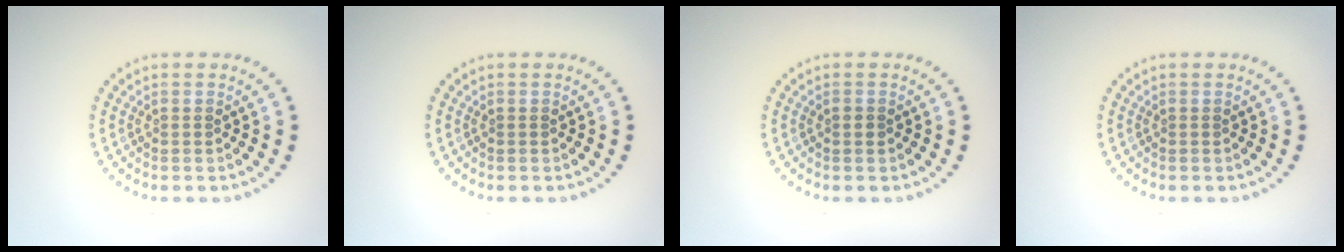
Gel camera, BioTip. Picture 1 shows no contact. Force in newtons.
{"total": 0.0}
{"total": 0.8, "press": 0.8, "slide": 0.1}
{"total": 0.0}